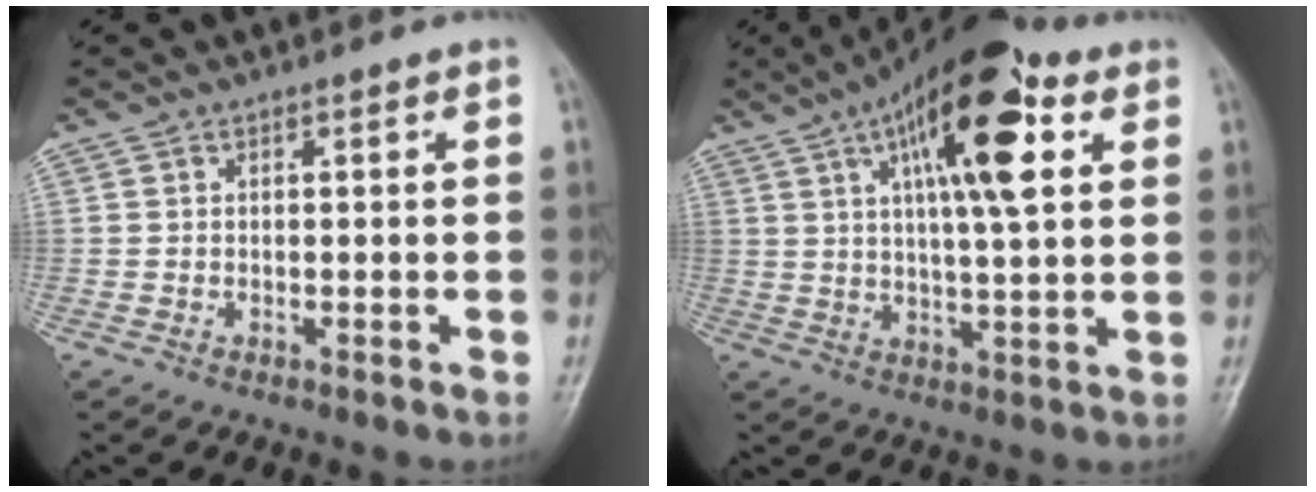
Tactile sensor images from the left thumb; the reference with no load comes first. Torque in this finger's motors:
{"motor_torque": [0.86, 0.87, 1.86, -0.92, 0.38]}